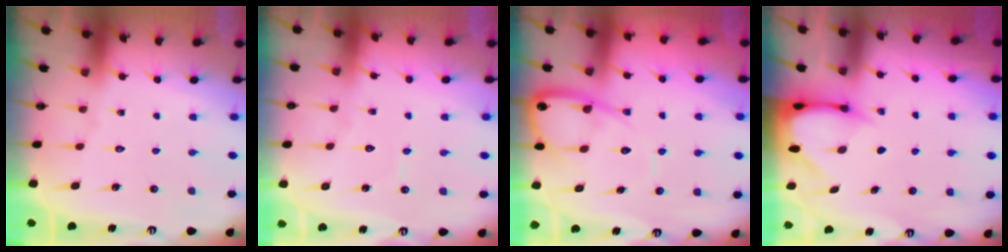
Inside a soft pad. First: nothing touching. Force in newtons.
{"total": 3.4, "press": 3.4, "slide": 0.3}
{"total": 8.8, "press": 8.7, "slide": 0.8}
{"total": 3.4, "press": 3.4, "slide": 0.2}